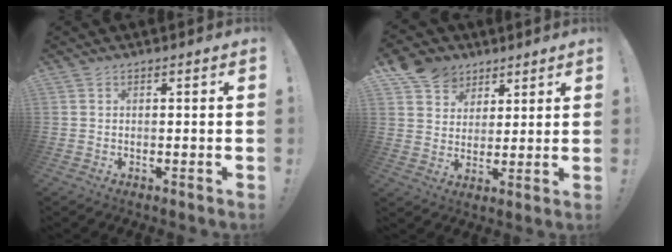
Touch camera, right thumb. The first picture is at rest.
{"total": 10.0, "force": [6.0, 7.7, 2.2], "torque": [-0.026, -0.039, 0.119]}